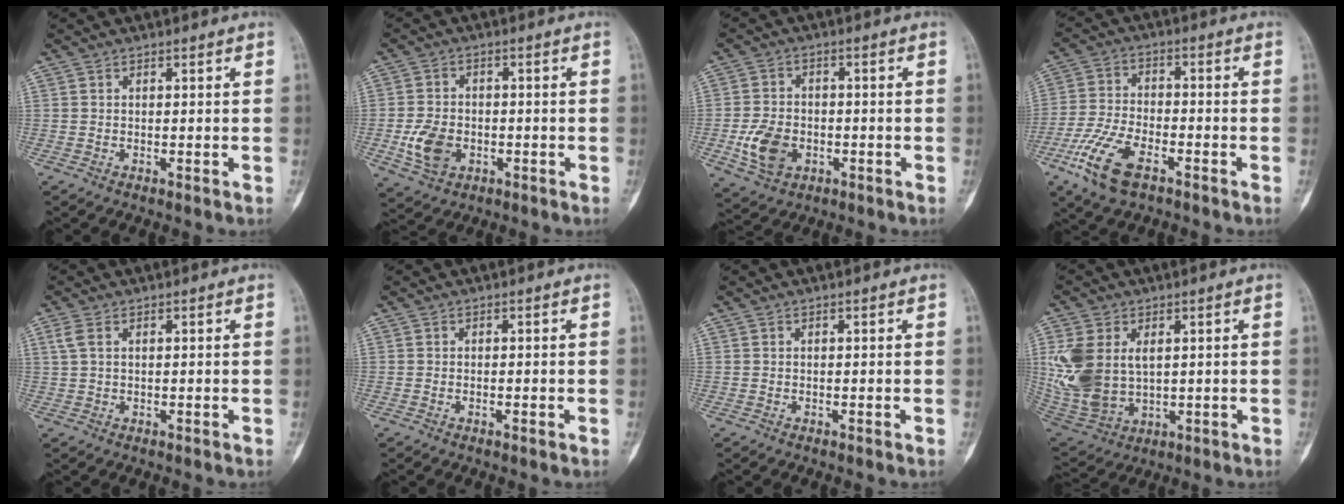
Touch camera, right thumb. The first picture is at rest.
{"total": 7.4, "force": [-1.9, 5.3, 4.8], "torque": [-0.083, 0.005, -0.031]}
{"total": 8.3, "force": [-2.3, 6.0, 5.3], "torque": [-0.091, 0.007, -0.037]}
{"total": 11.2, "force": [-6.1, 5.1, 7.9], "torque": [-0.170, 0.014, -0.120]}
{"total": 2.6, "force": [1.0, 1.4, 2.0], "torque": [-0.056, 0.009, 0.026]}
{"total": 0.8, "force": [-0.3, 0.3, 0.7], "torque": [-0.010, 0.004, -0.002]}
{"total": 0.0}
{"total": 14.5, "force": [2.5, 9.6, 10.5], "torque": [-0.224, -0.012, 0.066]}